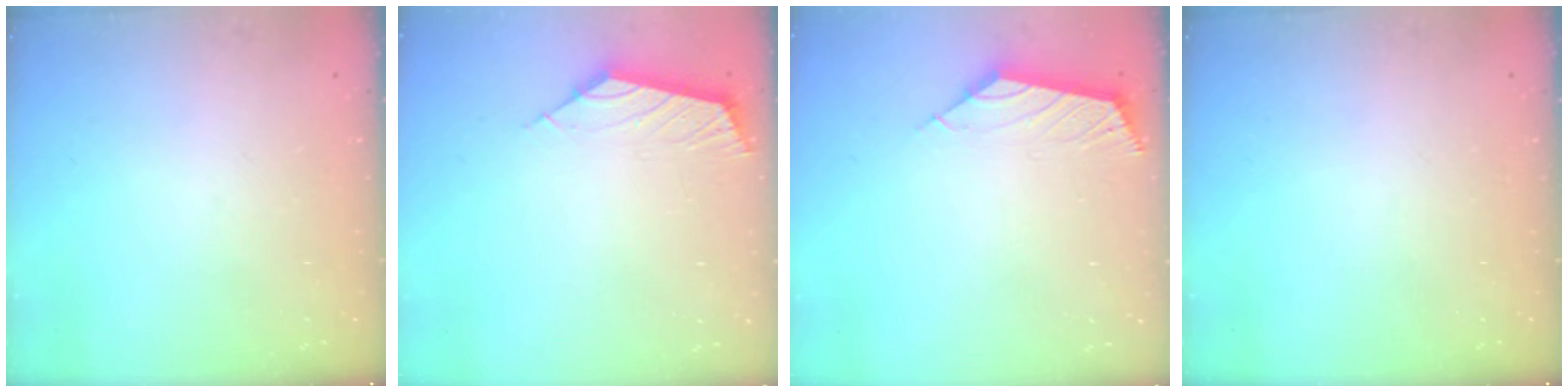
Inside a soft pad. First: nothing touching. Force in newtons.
{"total": 3.0, "press": 2.9, "slide": 0.8}
{"total": 2.9, "press": 2.8, "slide": 0.7}
{"total": 0.0}